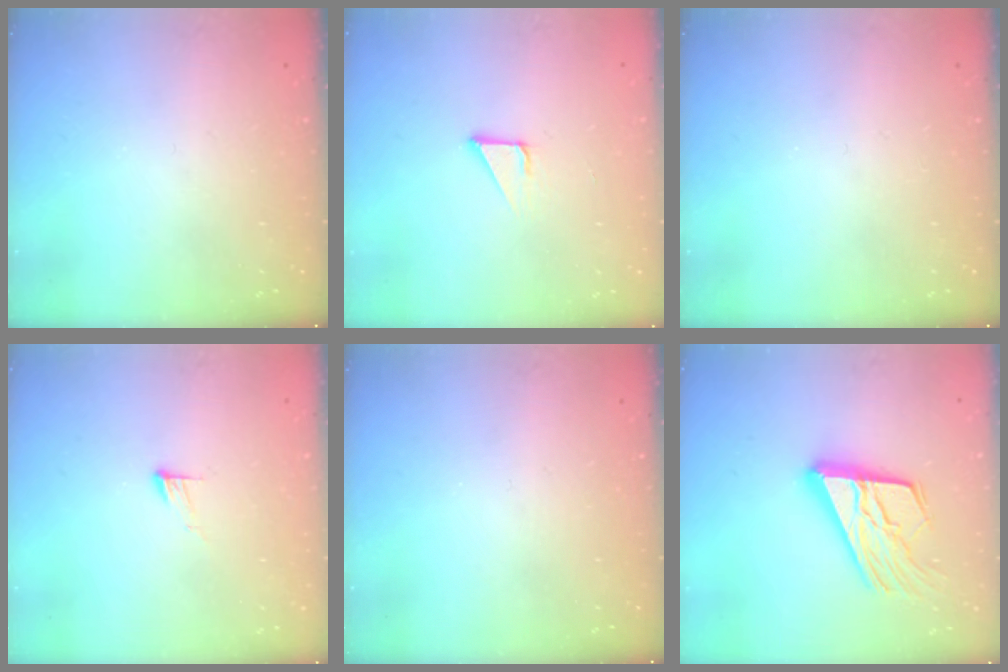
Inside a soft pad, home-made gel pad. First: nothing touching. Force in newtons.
{"total": 2.1, "press": 2.1, "slide": 0.0}
{"total": 0.0}
{"total": 5.2, "press": 5.2, "slide": 0.5}
{"total": 0.0}
{"total": 19.1, "press": 19.0, "slide": 2.5}